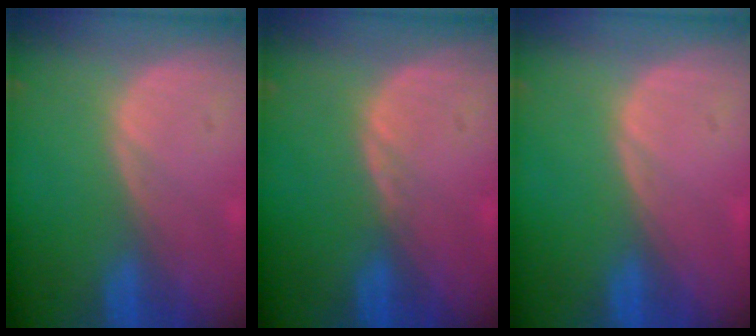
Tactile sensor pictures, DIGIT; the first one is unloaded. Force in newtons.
{"total": 0.7, "press": 0.7, "slide": 0.2}
{"total": 0.0}